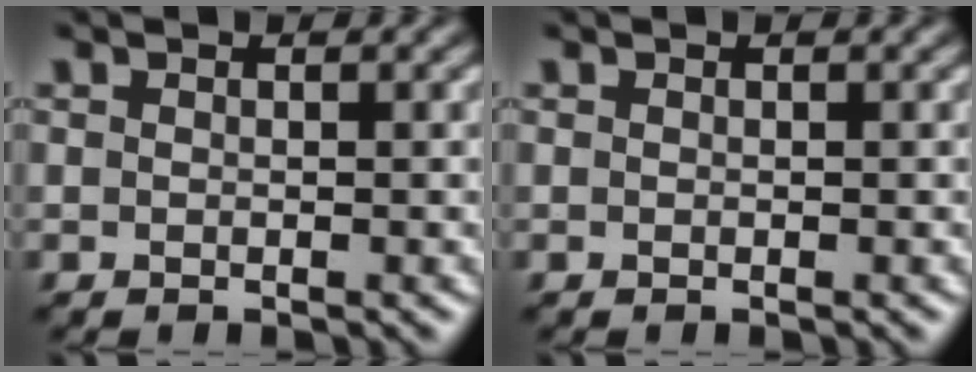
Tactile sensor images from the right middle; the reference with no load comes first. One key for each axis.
{"total": 0.0}